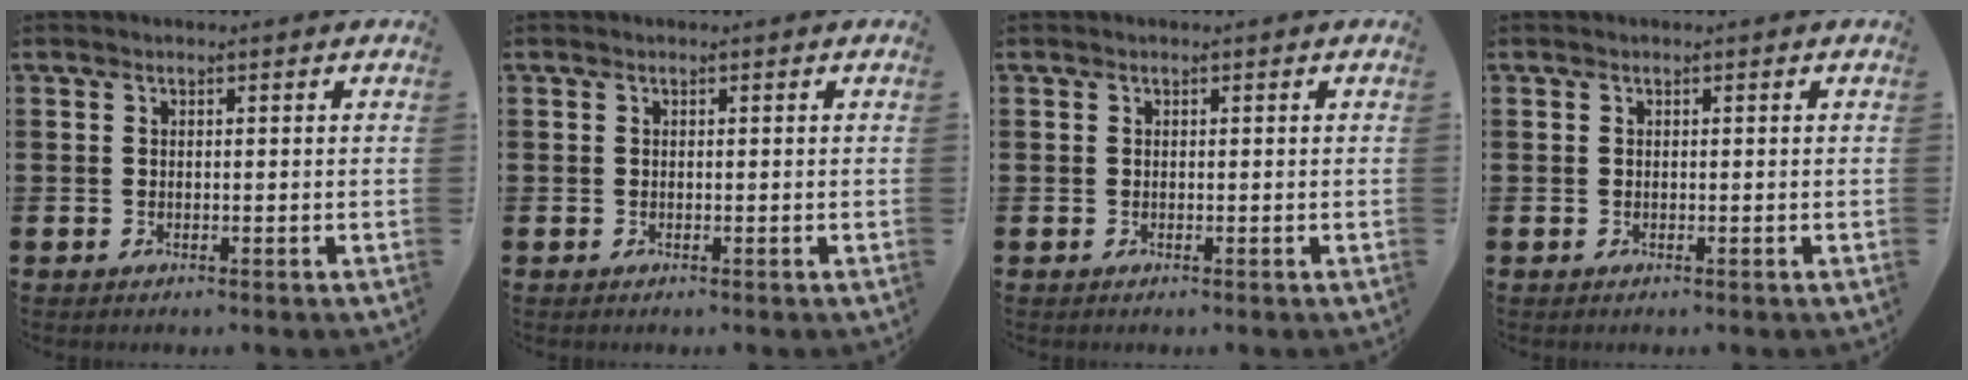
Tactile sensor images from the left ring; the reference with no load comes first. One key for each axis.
{"total": 0.0}
{"total": 0.0}
{"total": 0.0}